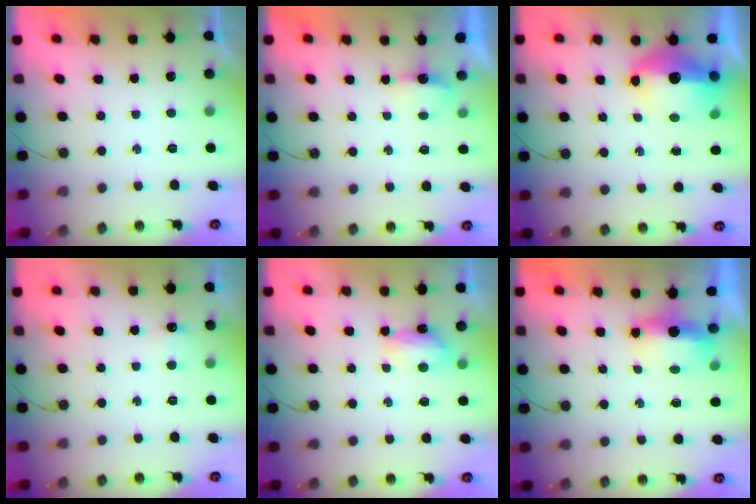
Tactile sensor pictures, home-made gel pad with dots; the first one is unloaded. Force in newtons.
{"total": 2.9, "press": 2.8, "slide": 0.6}
{"total": 11.5, "press": 11.4, "slide": 1.3}
{"total": 3.9, "press": 3.9, "slide": 0.7}
{"total": 4.5, "press": 4.4, "slide": 0.8}
{"total": 14.7, "press": 7.2, "slide": 12.8}